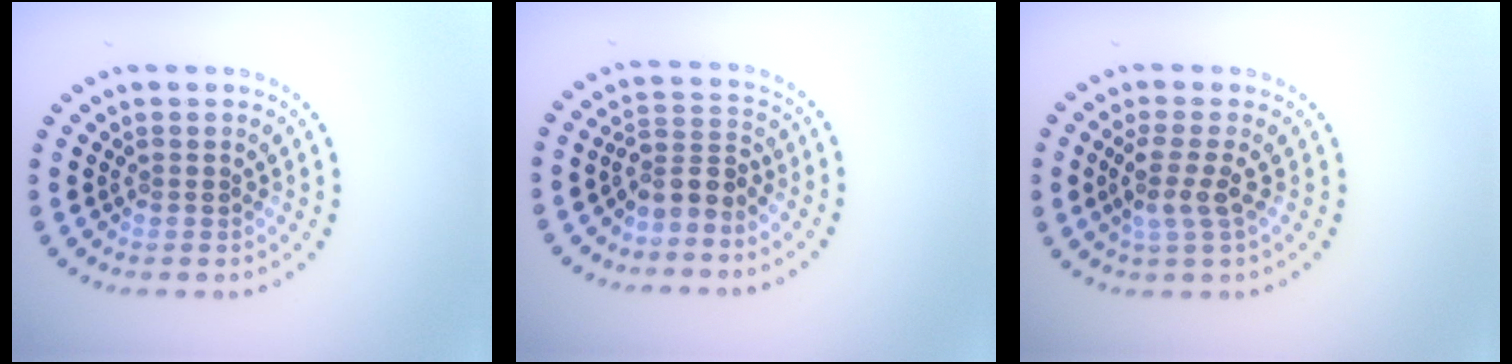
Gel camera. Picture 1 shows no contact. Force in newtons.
{"total": 2.6, "press": 1.9, "slide": 1.8}
{"total": 2.5, "press": 2.0, "slide": 1.6}